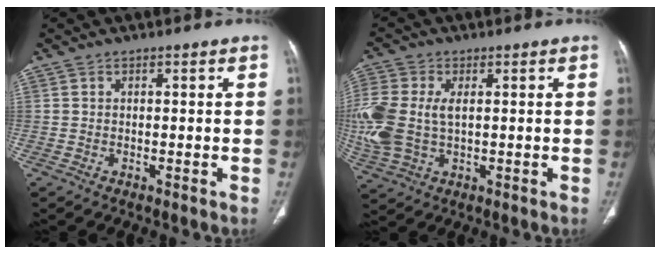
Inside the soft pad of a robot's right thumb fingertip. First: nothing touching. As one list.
[{"total": 13.7, "force": [0.7, 8.6, 10.7], "torque": [-0.278, 0.007, 0.021]}]